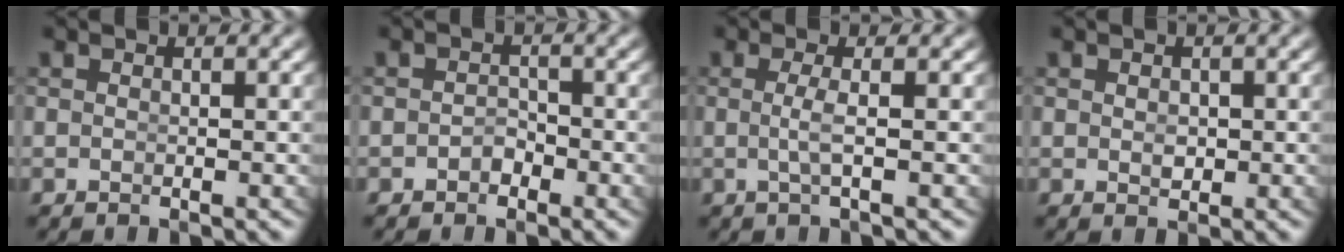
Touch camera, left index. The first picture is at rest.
{"total": 1.4, "force": [-1.1, 0.9, 0.3], "torque": [0.002, -0.010, -0.015]}
{"total": 1.7, "force": [-0.2, -0.6, 1.6], "torque": [-0.037, -0.011, 0.003]}
{"total": 0.8, "force": [-0.1, 0.4, 0.6], "torque": [-0.014, -0.013, 0.007]}